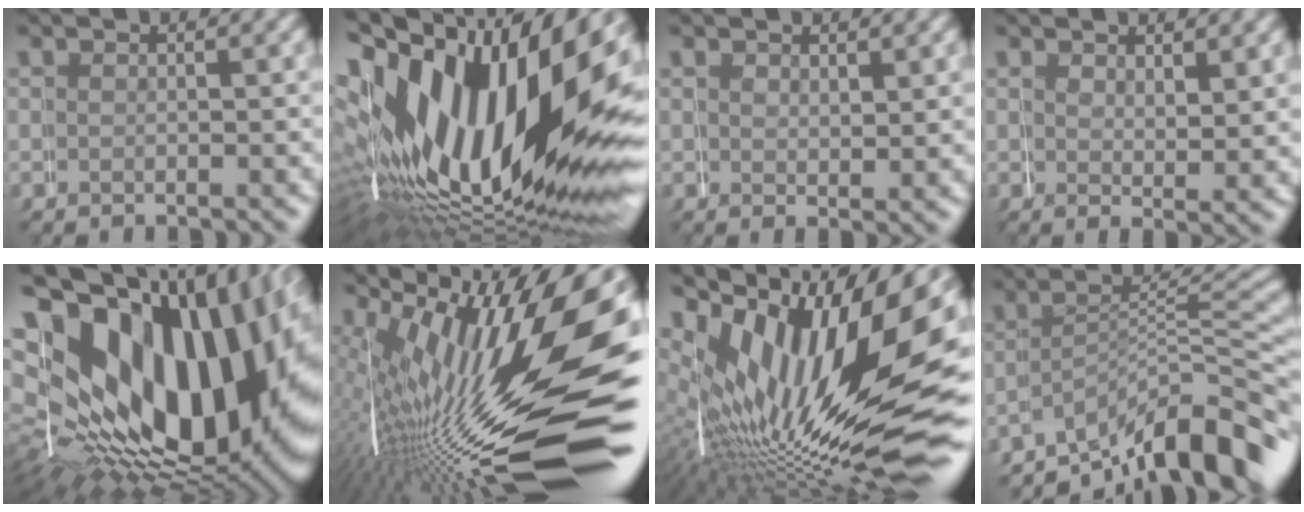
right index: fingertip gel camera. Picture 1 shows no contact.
{"total": 23.6, "force": [-0.5, 14.3, 18.8], "torque": [-0.290, 0.006, -0.007]}
{"total": 1.2, "force": [1.0, 0.3, 0.4], "torque": [-0.009, -0.010, 0.021]}
{"total": 2.1, "force": [1.3, 0.7, 1.5], "torque": [-0.027, -0.018, 0.025]}
{"total": 25.1, "force": [0.3, 16.2, 19.2], "torque": [-0.318, -0.007, 0.013]}
{"total": 18.2, "force": [-2.7, 7.5, 16.3], "torque": [-0.210, -0.010, -0.019]}
{"total": 18.9, "force": [0.1, 10.6, 15.7], "torque": [-0.232, 0.007, 0.003]}
{"total": 10.5, "force": [-6.8, 4.6, 6.6], "torque": [-0.089, -0.009, -0.101]}